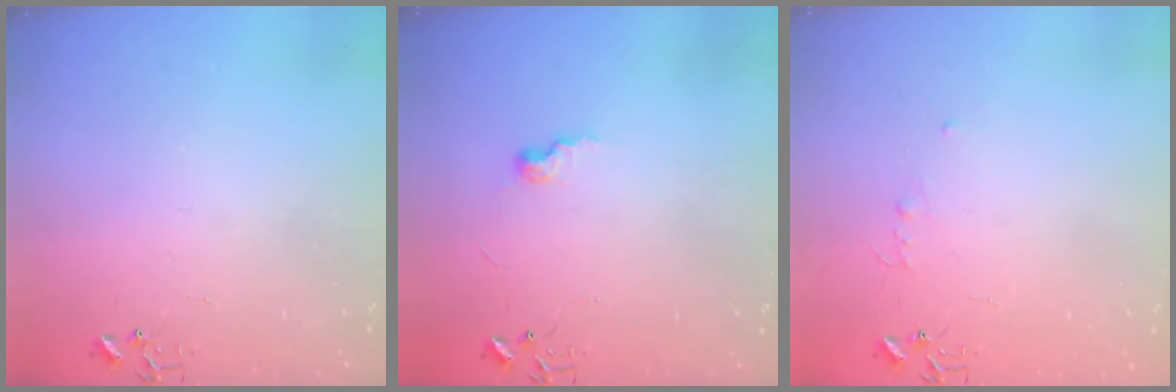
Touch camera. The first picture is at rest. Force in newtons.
{"total": 7.0, "press": 7.0, "slide": 0.6}
{"total": 3.9, "press": 3.9, "slide": 0.4}